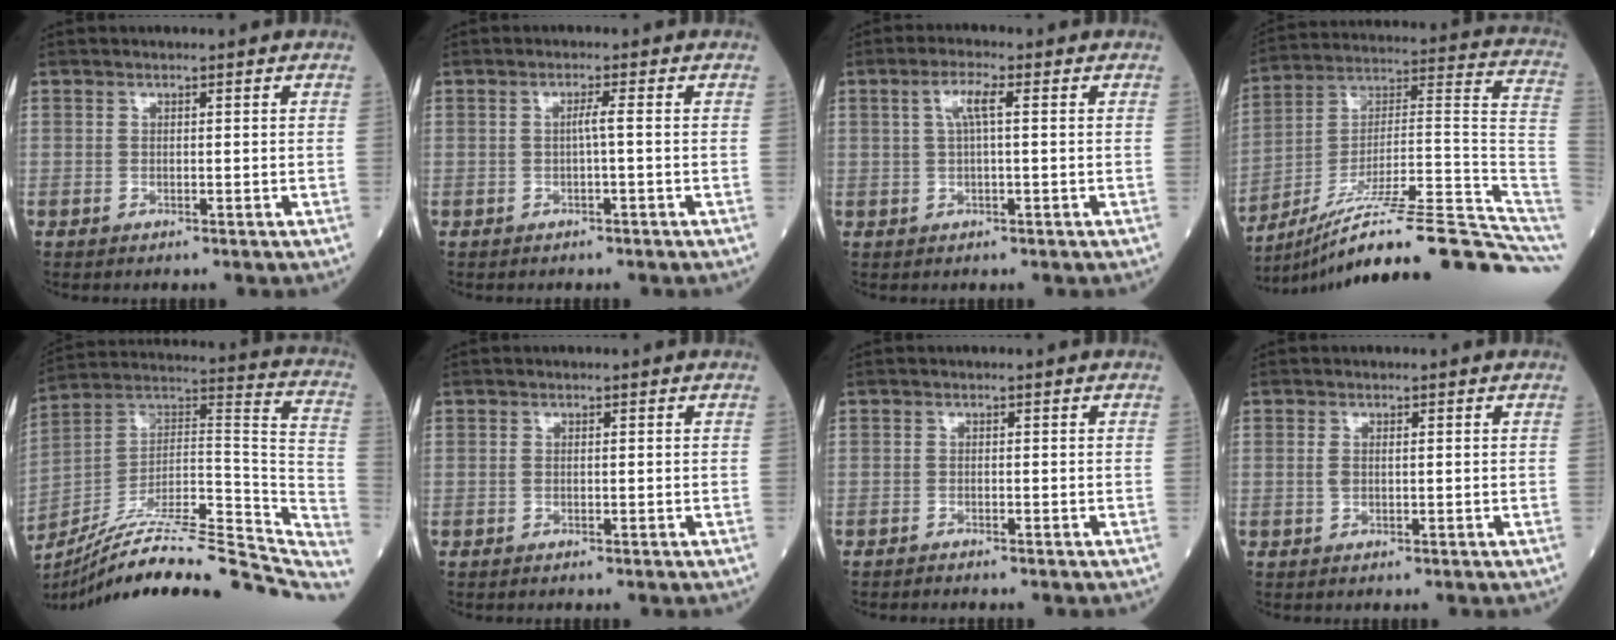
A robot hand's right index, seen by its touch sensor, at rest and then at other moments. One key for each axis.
{"total": 1.4, "fx": -0.2, "fy": -0.3, "fz": 1.4, "tx": -0.025, "ty": 0.002, "tz": -0.005}
{"total": 3.6, "fx": 0.9, "fy": 0.5, "fz": 3.4, "tx": -0.071, "ty": 0.013, "tz": 0.018}
{"total": 27.3, "fx": -20.9, "fy": 1.3, "fz": 17.5, "tx": -0.167, "ty": 0.040, "tz": -0.322}
{"total": 31.3, "fx": -26.4, "fy": 4.7, "fz": 16.1, "tx": -0.182, "ty": 0.003, "tz": -0.388}
{"total": 0.6, "fx": 0.0, "fy": 0.2, "fz": 0.6, "tx": -0.019, "ty": 0.004, "tz": 0.003}
{"total": 0.7, "fx": -0.7, "fy": 0.1, "fz": 0.0, "tx": -0.005, "ty": -0.001, "tz": -0.013}
{"total": 1.5, "fx": 0.1, "fy": 0.7, "fz": 1.4, "tx": -0.033, "ty": 0.003, "tz": 0.004}